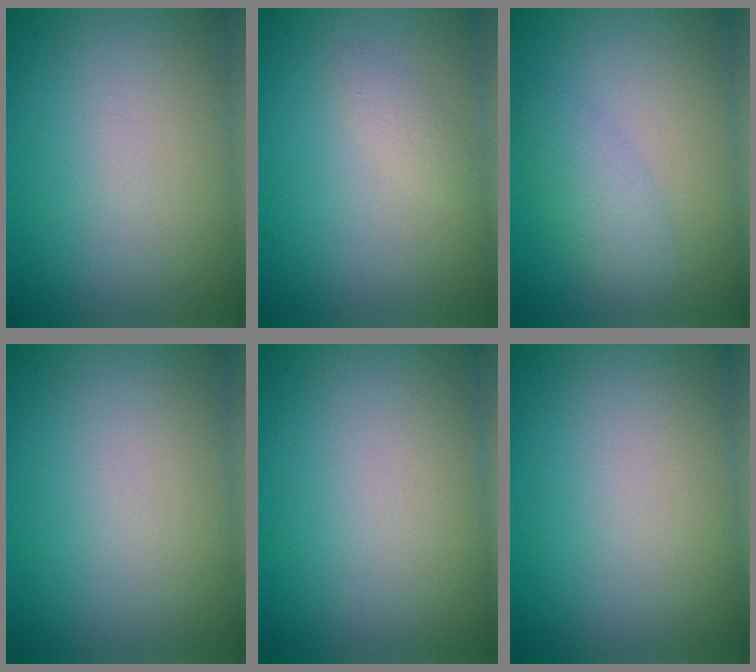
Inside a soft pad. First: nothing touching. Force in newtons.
{"total": 1.1, "press": 1.1, "slide": 0.1}
{"total": 2.5, "press": 2.5, "slide": 0.1}
{"total": 0.0}
{"total": 0.0}
{"total": 0.0}